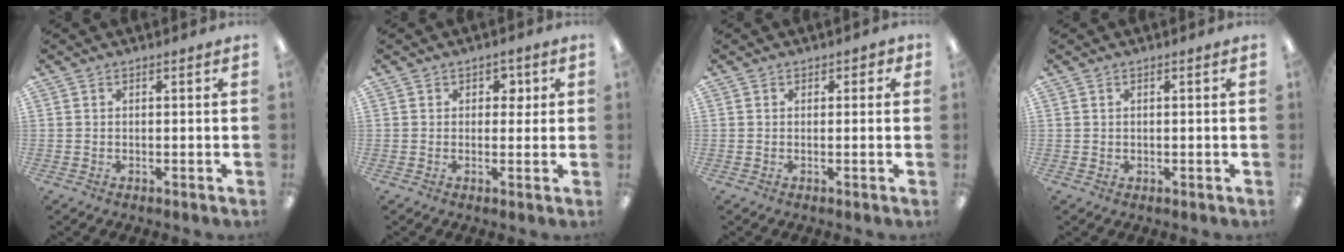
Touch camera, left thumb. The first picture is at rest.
{"total": 3.1, "force": [1.1, 2.3, 1.8], "torque": [-0.014, -0.001, 0.012]}
{"total": 1.3, "force": [0.2, 1.1, 0.7], "torque": [-0.005, 0.003, 0.001]}
{"total": 0.8, "force": [0.3, 0.7, -0.1], "torque": [0.000, 0.006, 0.003]}